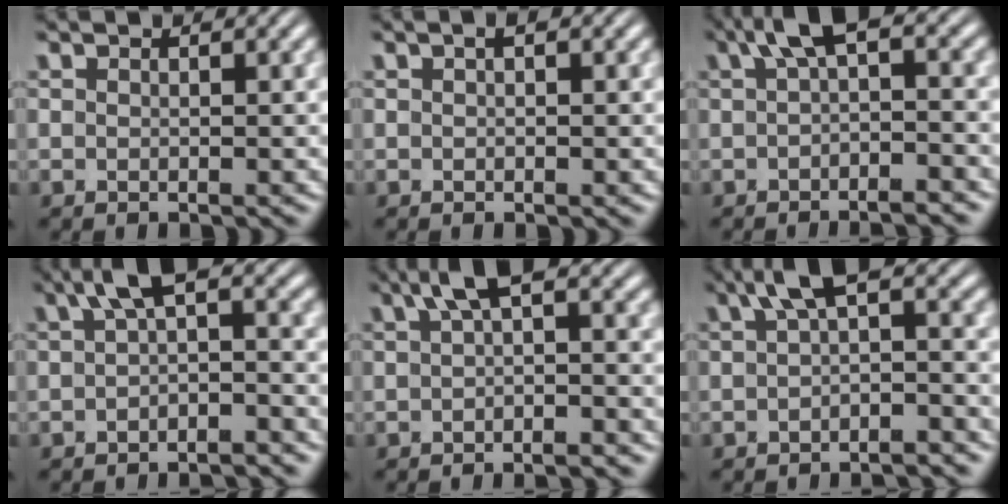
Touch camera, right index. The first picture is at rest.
{"total": 0.6, "force": [0.1, 0.1, 0.6], "torque": [-0.009, 0.003, 0.002]}
{"total": 4.3, "force": [0.4, 0.8, 4.2], "torque": [-0.068, 0.012, 0.000]}
{"total": 4.1, "force": [0.1, 1.3, 3.9], "torque": [-0.062, 0.005, -0.002]}
{"total": 3.7, "force": [0.5, 0.7, 3.6], "torque": [-0.061, 0.011, 0.003]}
{"total": 4.2, "force": [0.1, 1.2, 4.0], "torque": [-0.065, 0.007, -0.002]}